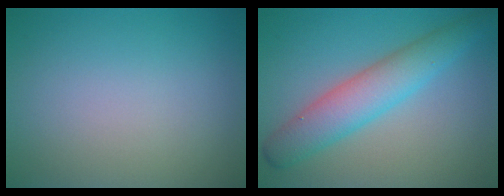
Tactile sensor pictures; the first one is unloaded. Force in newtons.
{"total": 5.1, "press": 5.1, "slide": 0.3}